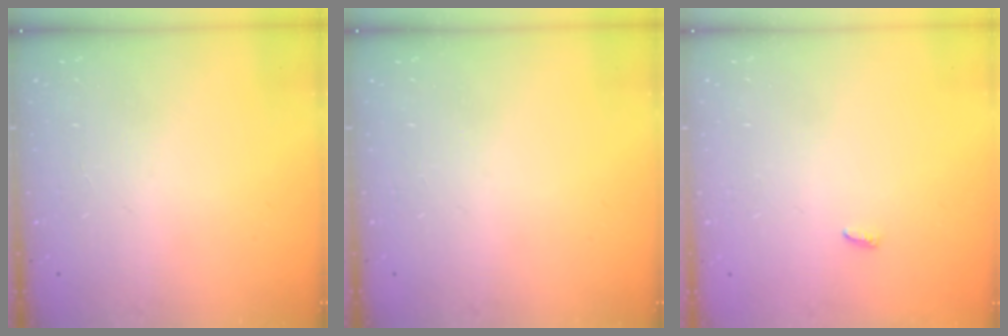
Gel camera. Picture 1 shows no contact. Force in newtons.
{"total": 0.0}
{"total": 2.4, "press": 2.4, "slide": 0.2}